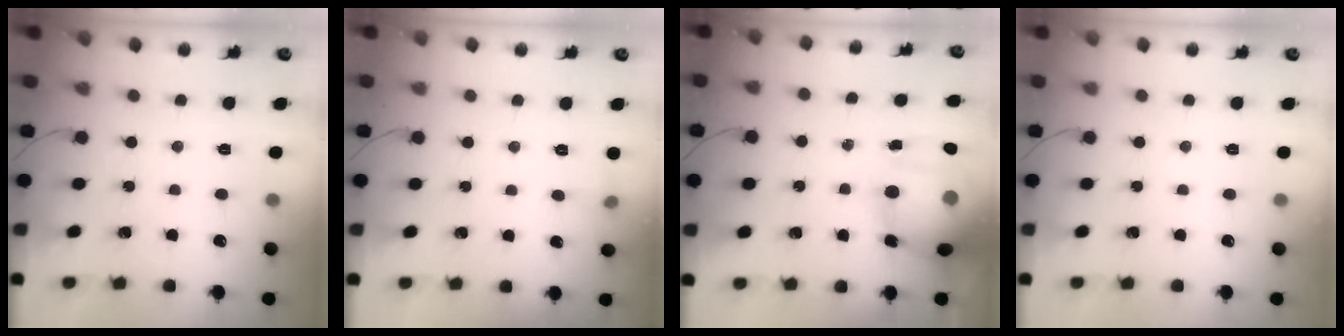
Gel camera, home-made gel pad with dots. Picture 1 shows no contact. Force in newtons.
{"total": 7.6, "press": 4.0, "slide": 6.5}
{"total": 17.9, "press": 17.4, "slide": 4.2}
{"total": 0.0}